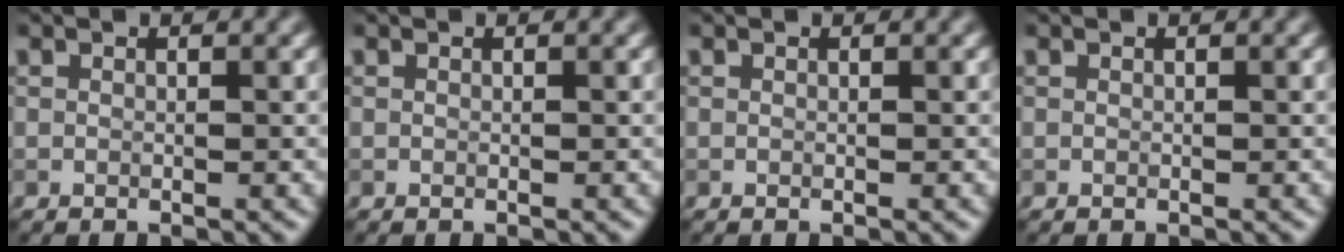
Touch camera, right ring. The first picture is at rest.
{"total": 0.0}
{"total": 0.0}
{"total": 0.0}